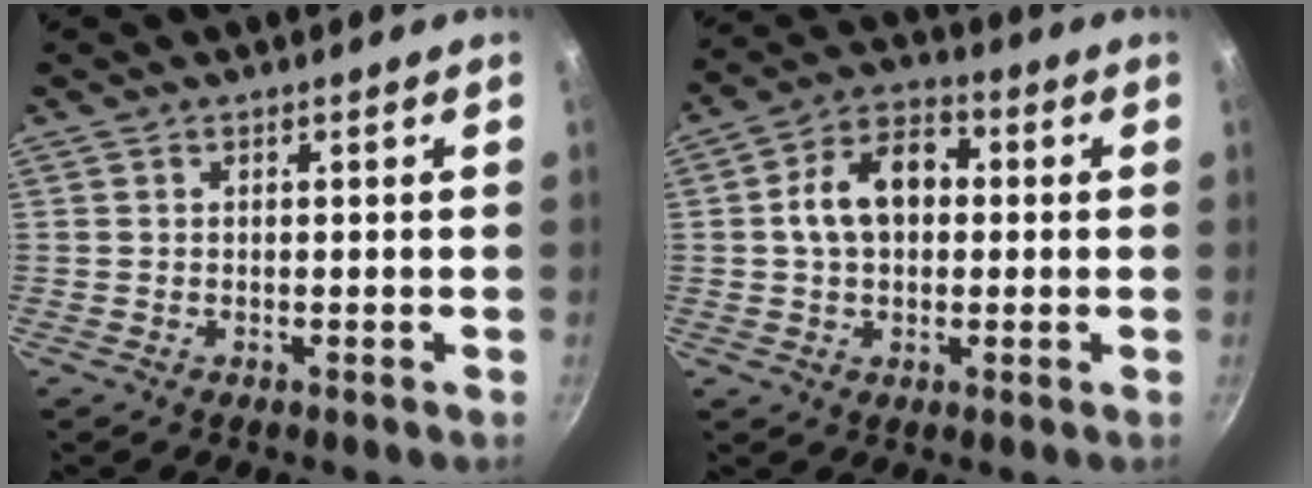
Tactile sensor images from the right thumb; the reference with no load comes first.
{"total": 11.1, "force": [0.9, 7.7, 7.9], "torque": [-0.106, 0.028, 0.001]}